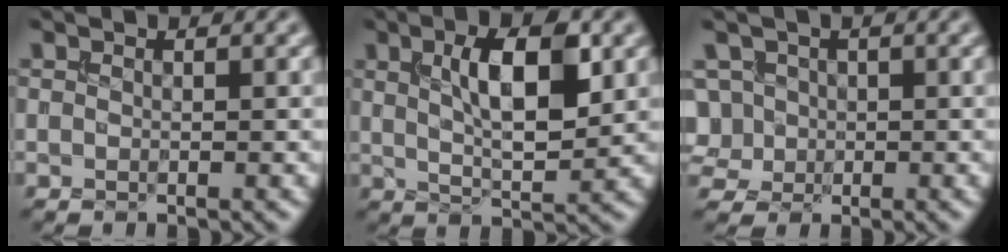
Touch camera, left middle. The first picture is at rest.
{"total": 6.3, "force": [1.8, 2.2, 5.6], "torque": [-0.095, 0.004, 0.032]}
{"total": 4.2, "force": [0.1, 3.9, 1.7], "torque": [-0.034, 0.028, -0.004]}